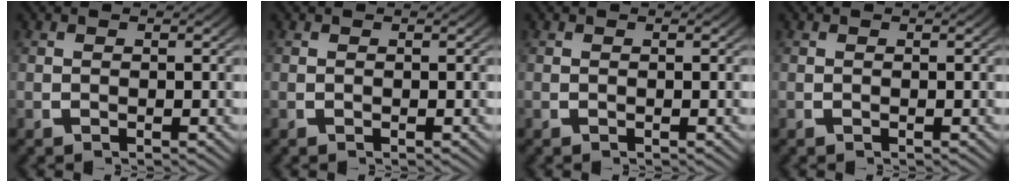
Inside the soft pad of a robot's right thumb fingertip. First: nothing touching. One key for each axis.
{"total": 0.0}
{"total": 0.0}
{"total": 0.0}